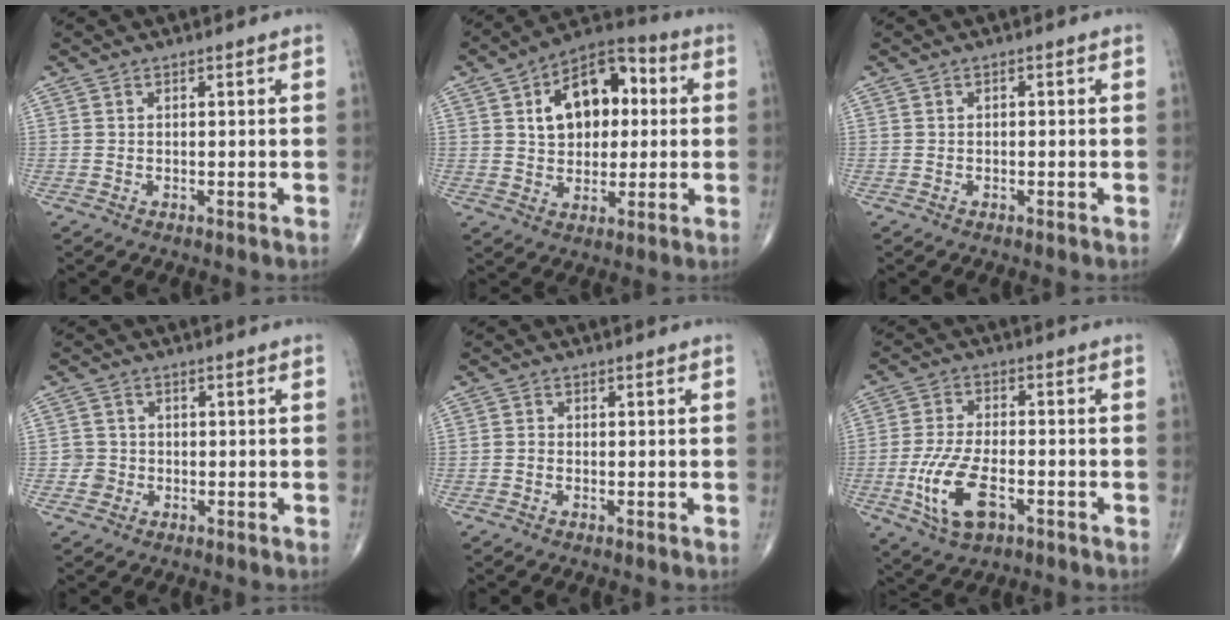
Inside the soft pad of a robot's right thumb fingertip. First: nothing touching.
{"total": 15.1, "force": [3.1, 9.6, 11.2], "torque": [-0.135, 0.020, 0.041]}
{"total": 0.7, "force": [-0.1, 0.4, 0.5], "torque": [-0.007, 0.005, -0.004]}
{"total": 2.4, "force": [-0.6, 2.3, 0.1], "torque": [0.015, 0.009, -0.014]}
{"total": 0.7, "force": [-0.3, 0.5, 0.4], "torque": [-0.007, 0.001, -0.008]}
{"total": 11.1, "force": [-3.9, 5.4, 8.9], "torque": [-0.182, 0.008, -0.068]}